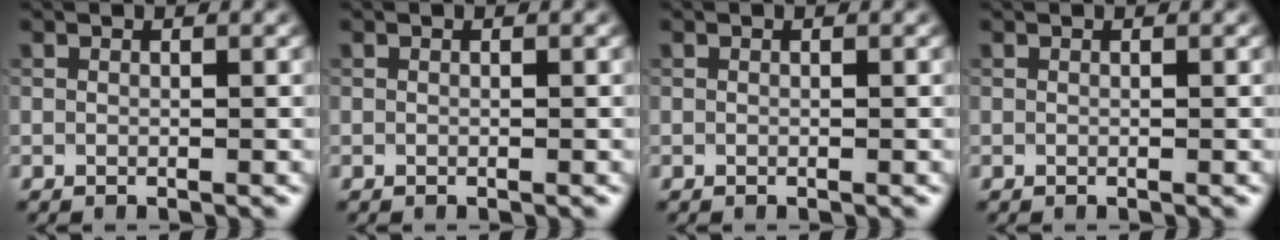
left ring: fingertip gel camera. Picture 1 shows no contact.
{"total": 0.0}
{"total": 0.0}
{"total": 0.0}